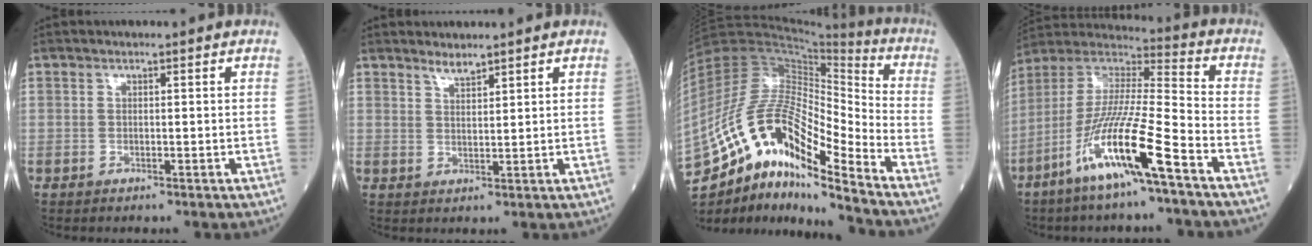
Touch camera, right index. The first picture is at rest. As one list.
[{"total": 2.1, "force": [2.0, 0.1, 0.6], "torque": [-0.015, -0.004, 0.039]}, {"total": 20.6, "force": [-13.2, 4.5, 15.2], "torque": [-0.319, 0.017, -0.235]}, {"total": 16.0, "force": [-8.3, 0.3, 13.8], "torque": [-0.278, -0.022, -0.161]}]